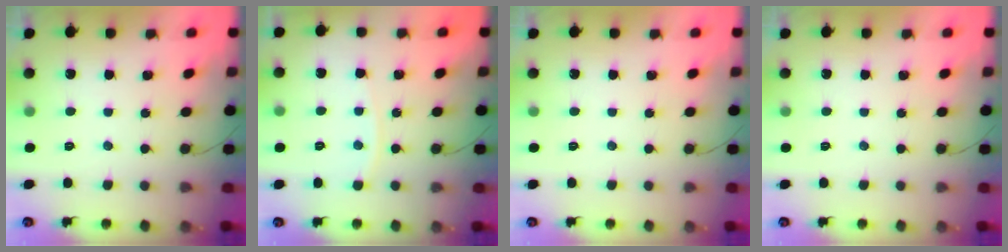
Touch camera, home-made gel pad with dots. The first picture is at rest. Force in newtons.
{"total": 3.9, "press": 3.9, "slide": 0.4}
{"total": 0.0}
{"total": 0.0}